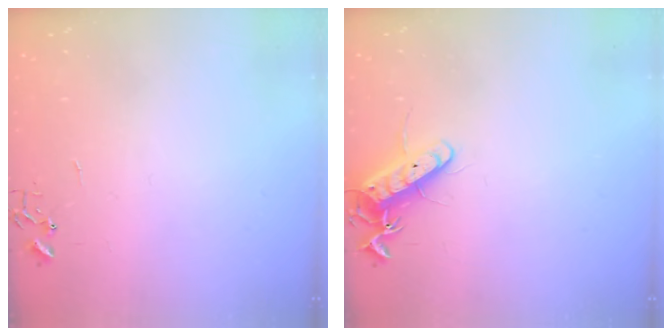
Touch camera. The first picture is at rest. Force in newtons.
{"total": 12.5, "press": 12.4, "slide": 1.0}